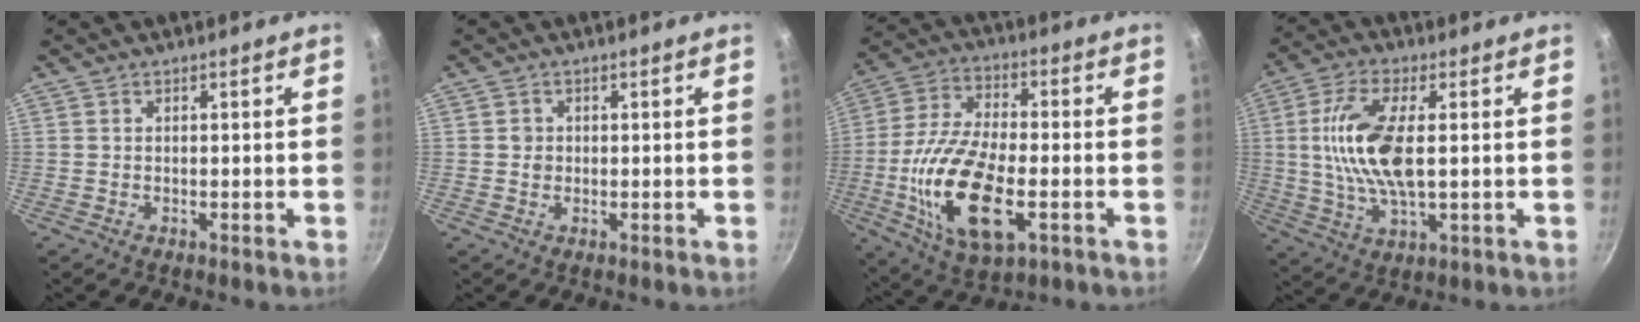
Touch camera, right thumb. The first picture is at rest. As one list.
[{"total": 1.5, "force": [0.1, 1.4, 0.6], "torque": [-0.005, 0.003, 0.002]}, {"total": 19.2, "force": [-4.8, 8.8, 16.4], "torque": [-0.321, 0.009, -0.081]}, {"total": 14.0, "force": [1.2, 5.6, 12.8], "torque": [-0.271, -0.002, 0.026]}]